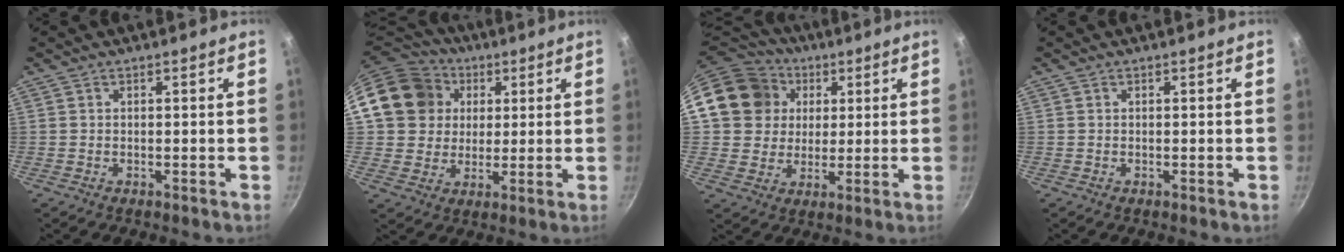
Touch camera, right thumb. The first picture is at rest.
{"total": 17.1, "force": [4.7, 15.0, 6.8], "torque": [-0.115, 0.025, 0.085]}
{"total": 16.9, "force": [4.8, 14.9, 6.2], "torque": [-0.106, 0.023, 0.086]}
{"total": 0.0}